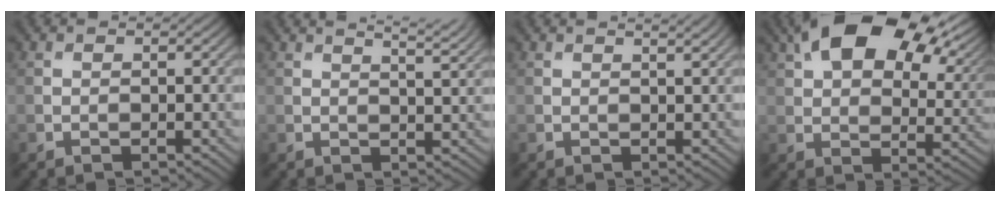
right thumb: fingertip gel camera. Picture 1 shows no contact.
{"total": 6.2, "force": [4.7, 1.5, 3.7], "torque": [-0.035, 0.019, 0.052]}
{"total": 1.8, "force": [1.5, 0.3, 0.9], "torque": [-0.008, 0.000, 0.019]}
{"total": 16.3, "force": [9.1, 8.7, 10.4], "torque": [-0.185, 0.013, 0.155]}